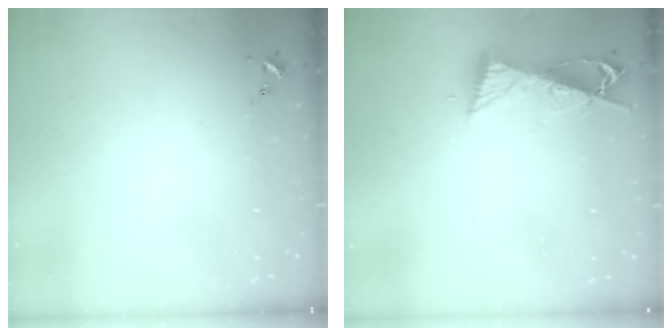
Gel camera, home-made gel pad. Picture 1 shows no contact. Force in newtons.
{"total": 9.7, "press": 9.7, "slide": 1.2}